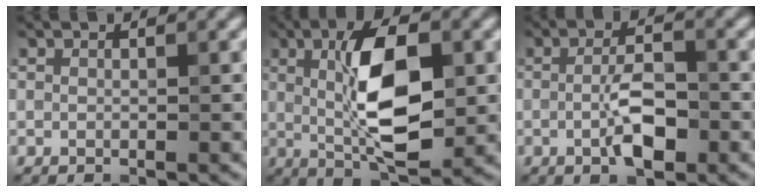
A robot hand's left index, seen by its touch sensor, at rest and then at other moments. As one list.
[{"total": 8.4, "force": [0.7, 3.1, 7.8], "torque": [-0.134, 0.001, 0.010]}, {"total": 4.0, "force": [-1.1, 1.4, 3.5], "torque": [-0.066, 0.000, -0.022]}]